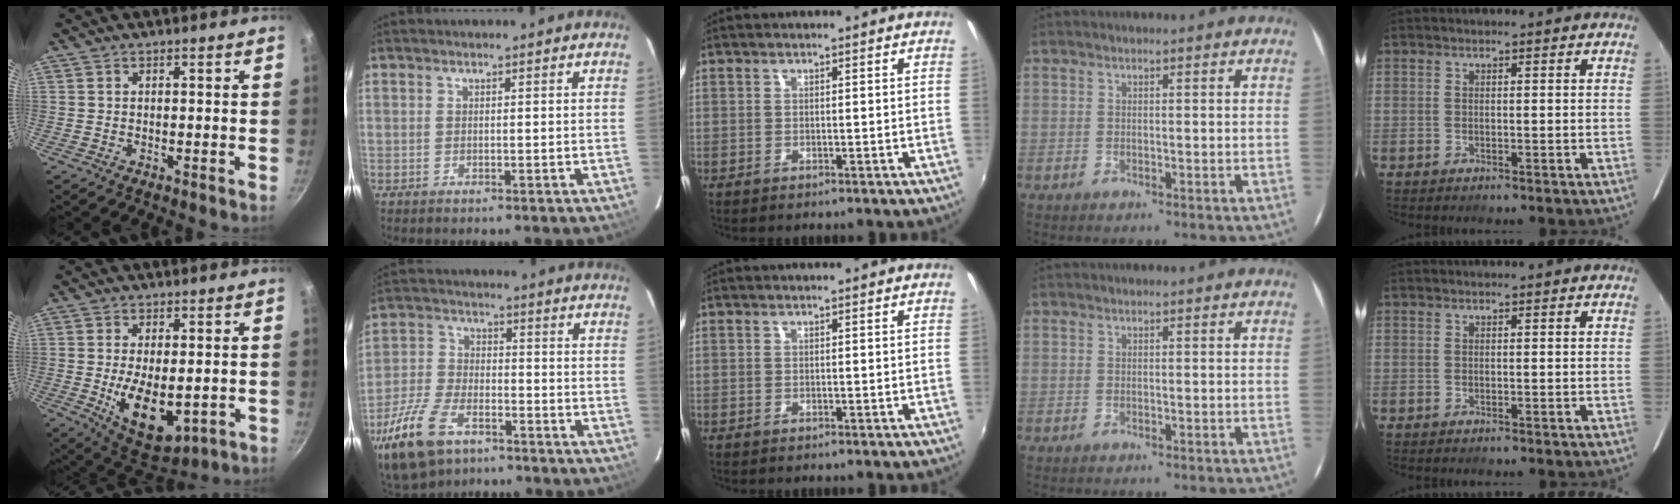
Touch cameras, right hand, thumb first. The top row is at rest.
{"thumb": {"total": 11.7, "force": [-1.9, 6.1, 9.9], "torque": [-0.144, -0.007, -0.010]}, "index": {"total": 15.9, "force": [-9.8, 8.4, 9.2], "torque": [-0.226, -0.019, -0.184]}}